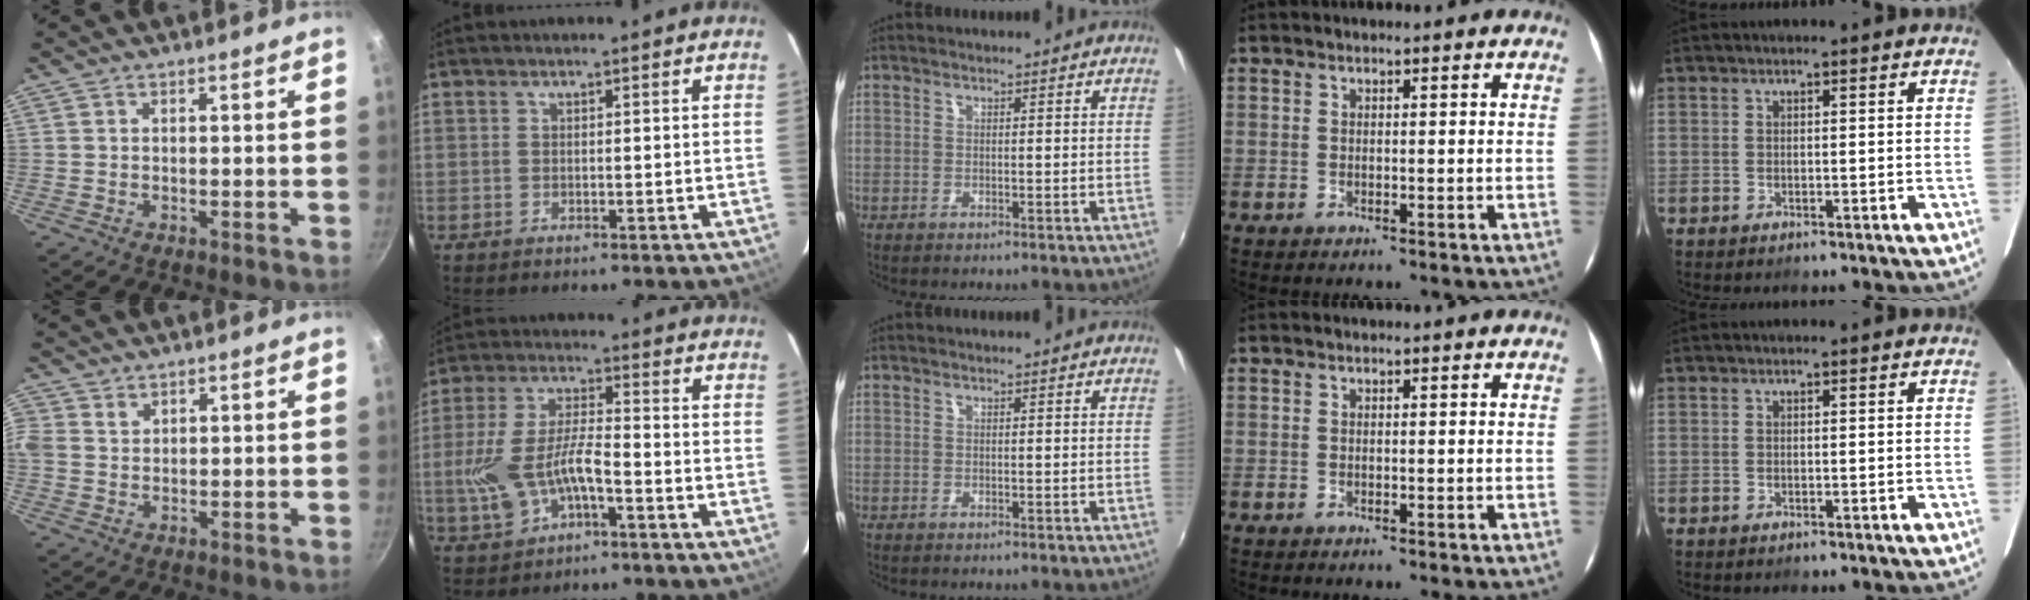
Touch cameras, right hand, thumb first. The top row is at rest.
{"thumb": {"total": 4.8, "force": [2.0, 3.8, 2.1], "torque": [-0.041, 0.008, 0.041]}, "index": {"total": 11.4, "force": [-4.1, 4.7, 9.6], "torque": [-0.204, 0.002, -0.068]}}